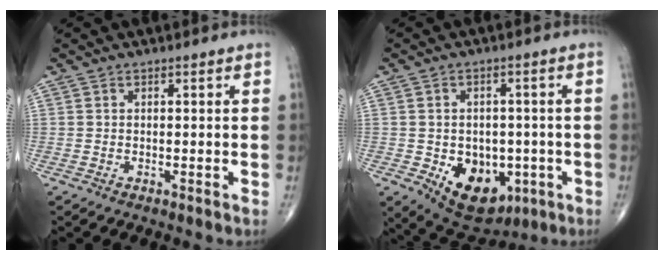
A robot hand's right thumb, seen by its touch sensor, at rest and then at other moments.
{"total": 12.9, "force": [-4.0, 8.9, 8.5], "torque": [-0.088, 0.007, -0.040]}